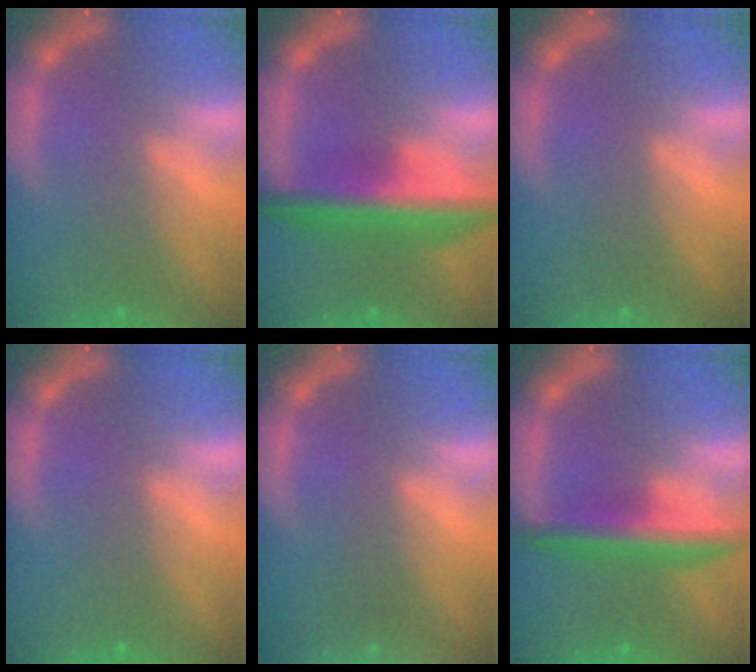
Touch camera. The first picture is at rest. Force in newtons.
{"total": 8.0}
{"total": 0.9}
{"total": 0.0}
{"total": 6.5}
{"total": 5.5}